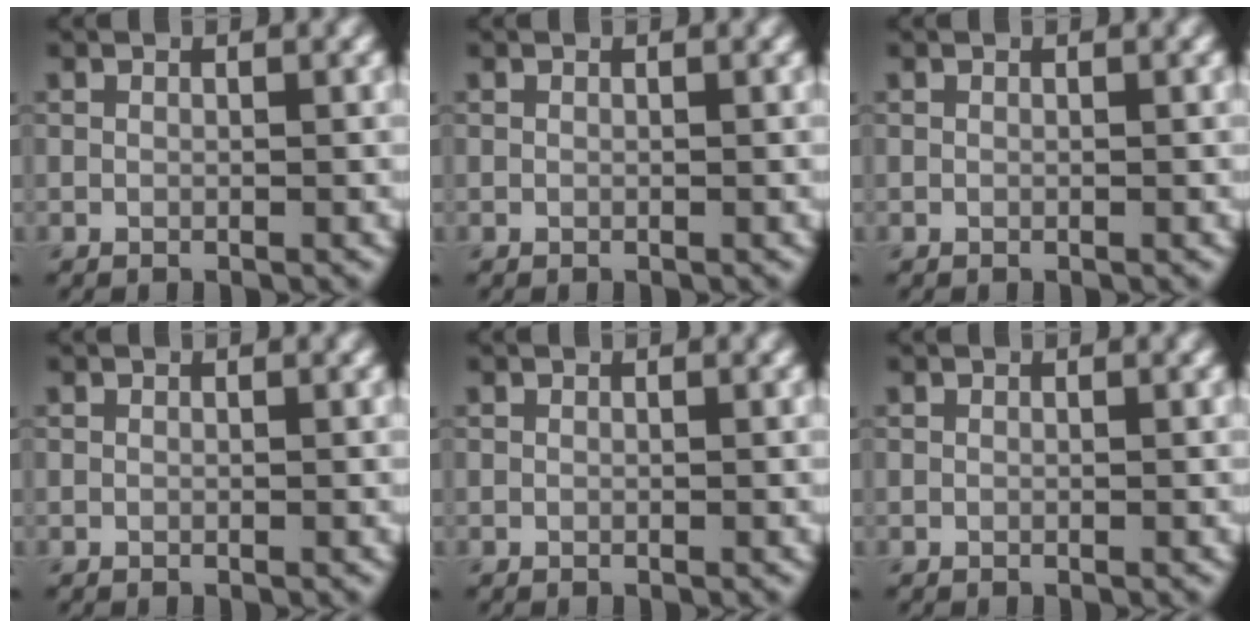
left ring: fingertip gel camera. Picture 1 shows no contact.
{"total": 0.0}
{"total": 0.0}
{"total": 0.0}
{"total": 0.0}
{"total": 0.0}